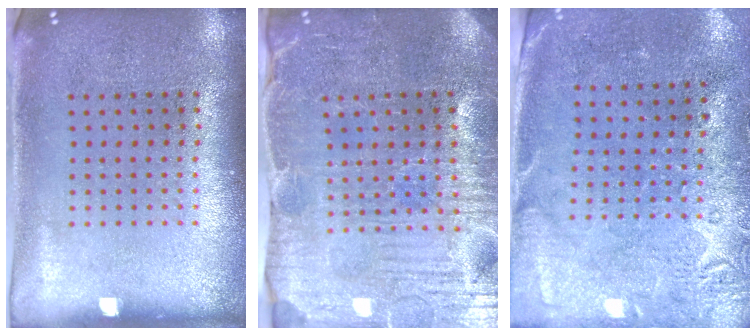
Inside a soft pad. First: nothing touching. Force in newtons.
{"total": 3.8, "press": 3.8, "slide": 0.5}
{"total": 2.7, "press": 2.2, "slide": 1.5}